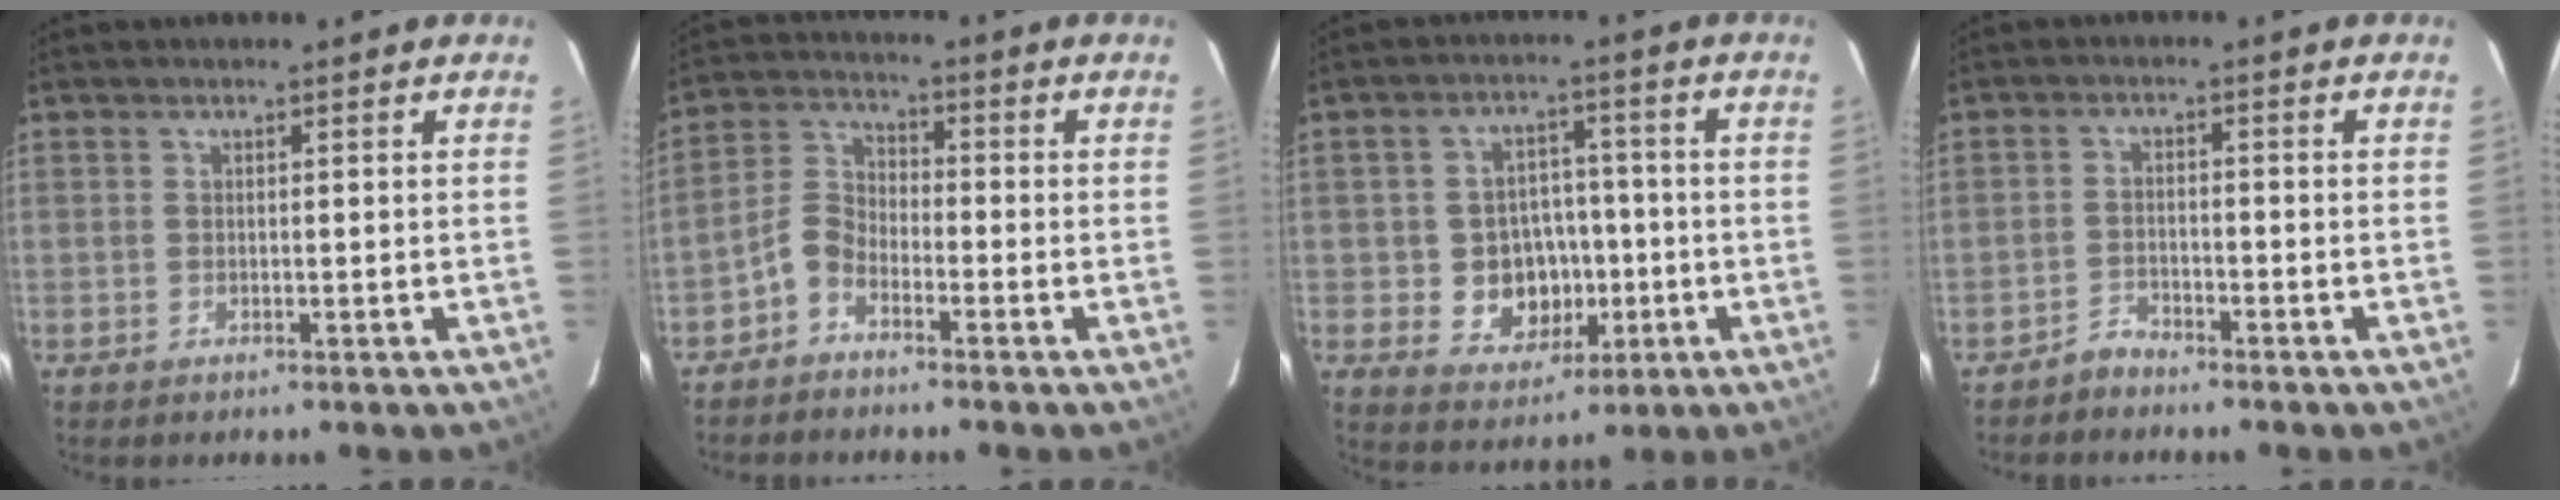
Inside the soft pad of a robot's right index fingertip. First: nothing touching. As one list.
[{"total": 4.9, "force": [-3.5, 2.6, 2.3], "torque": [-0.054, 0.018, -0.076]}, {"total": 9.8, "force": [-2.1, 8.4, 4.5], "torque": [-0.103, 0.012, -0.015]}, {"total": 2.5, "force": [-2.4, 0.7, 0.1], "torque": [-0.002, 0.005, -0.046]}]